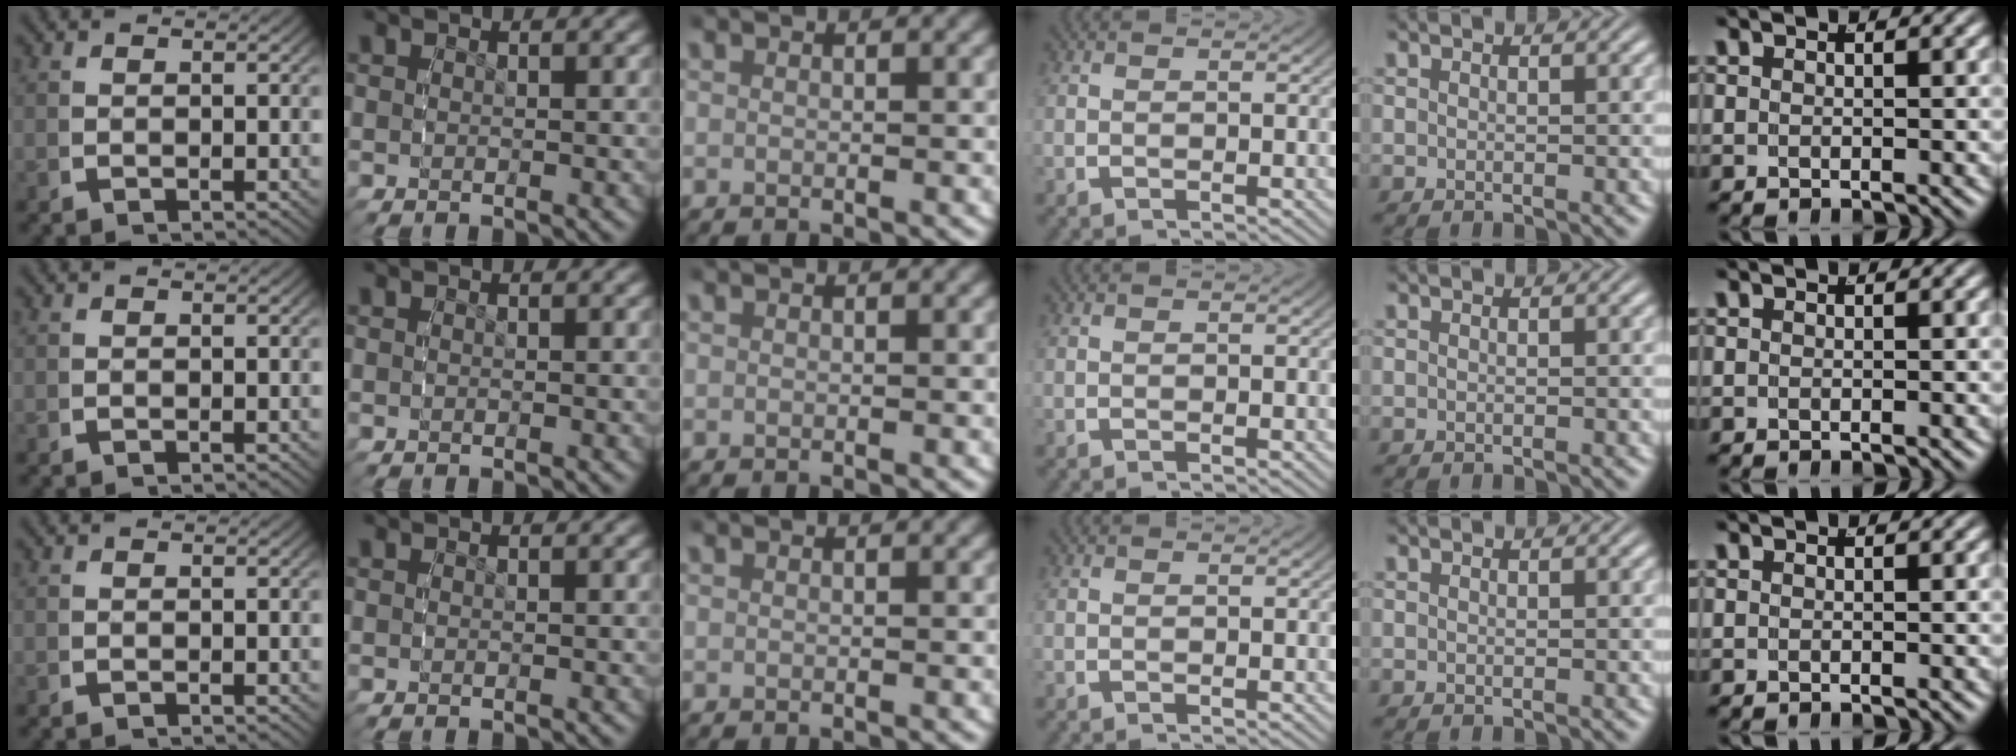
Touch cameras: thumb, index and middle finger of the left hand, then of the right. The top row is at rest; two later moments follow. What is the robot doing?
{"motion": "reach", "object": "backpack"}